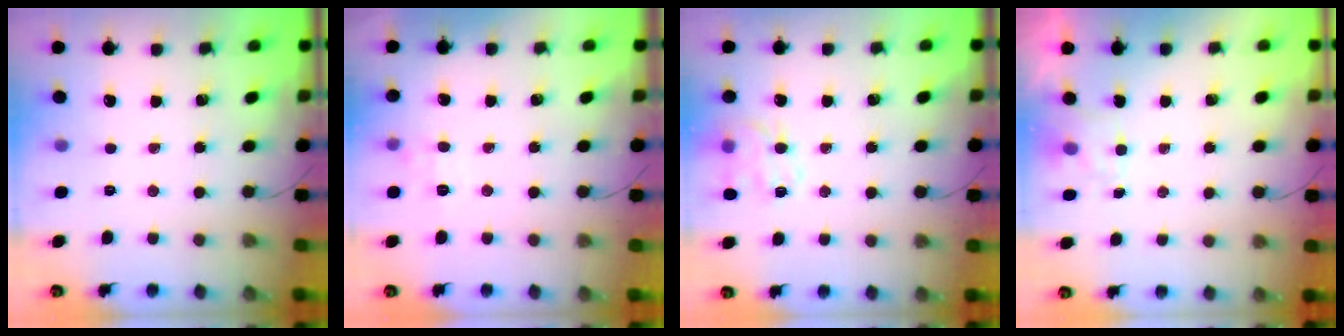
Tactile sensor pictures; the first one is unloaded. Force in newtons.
{"total": 5.9, "press": 5.7, "slide": 1.6}
{"total": 13.6, "press": 13.5, "slide": 2.0}
{"total": 2.2, "press": 1.8, "slide": 1.3}